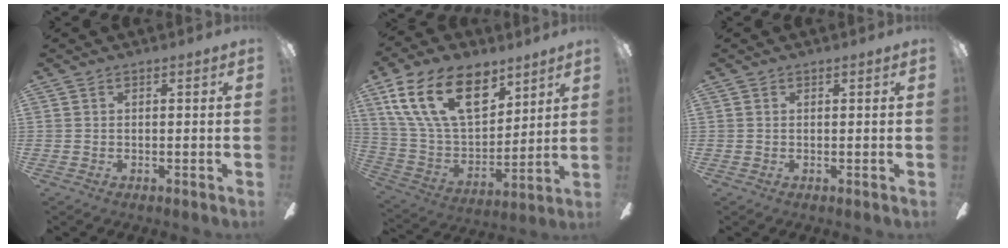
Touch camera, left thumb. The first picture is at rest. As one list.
[{"total": 22.0, "force": [11.7, 12.0, 14.3], "torque": [-0.275, -0.048, 0.209]}, {"total": 0.0}]